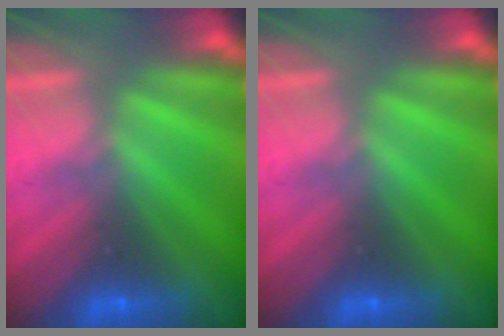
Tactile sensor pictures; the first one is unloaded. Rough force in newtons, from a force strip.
{"total": 0.0}